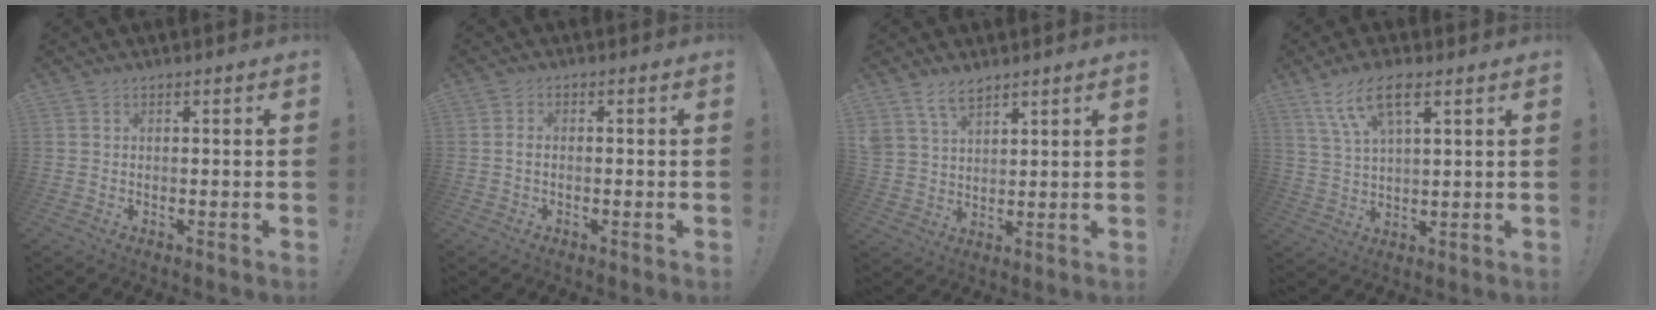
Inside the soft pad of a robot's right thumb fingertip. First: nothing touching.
{"total": 1.5, "force": [-0.7, 0.6, 1.2], "torque": [-0.022, 0.005, -0.013]}
{"total": 6.9, "force": [5.2, 3.3, 3.2], "torque": [-0.065, -0.021, 0.101]}
{"total": 10.5, "force": [5.9, 3.6, 7.9], "torque": [-0.146, -0.012, 0.108]}